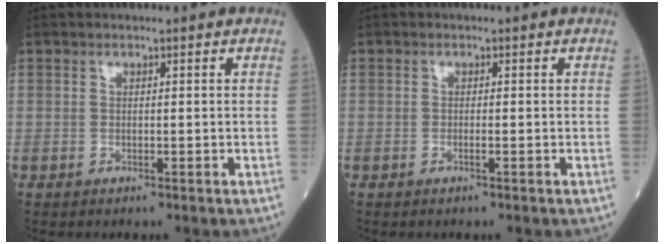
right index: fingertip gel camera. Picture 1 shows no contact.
{"total": 0.6, "force": [-0.3, -0.1, 0.5], "torque": [-0.012, 0.000, -0.006]}